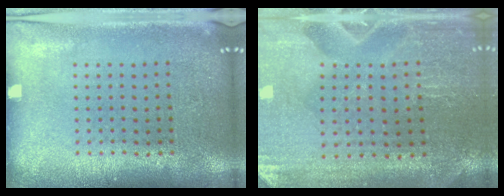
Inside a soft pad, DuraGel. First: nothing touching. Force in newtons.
{"total": 0.8, "press": 0.8, "slide": 0.2}